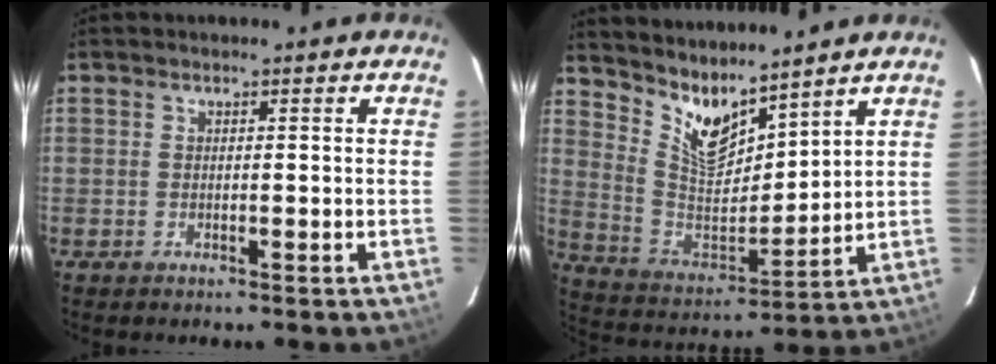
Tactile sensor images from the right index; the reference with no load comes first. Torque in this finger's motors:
{"motor_torque": [-0.07, 0.23, 0.00, 0.01]}